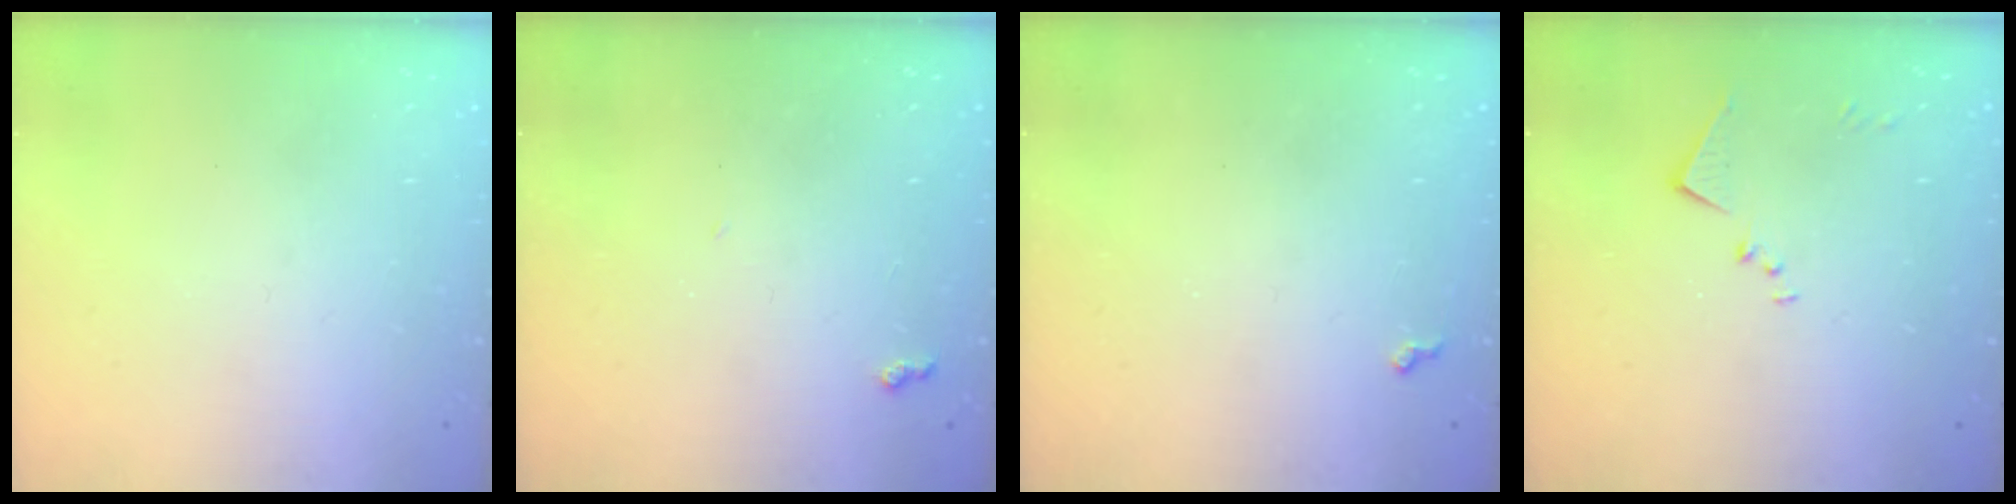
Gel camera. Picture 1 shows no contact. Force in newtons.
{"total": 5.1, "press": 5.1, "slide": 0.6}
{"total": 3.6, "press": 3.6, "slide": 0.4}
{"total": 7.9, "press": 7.9, "slide": 0.5}